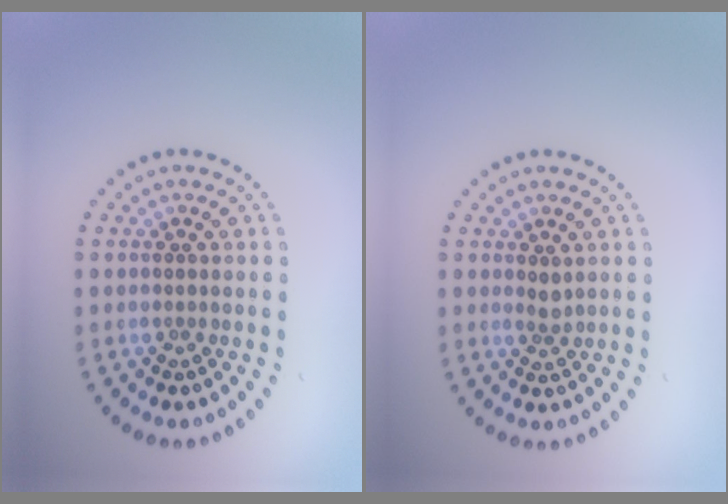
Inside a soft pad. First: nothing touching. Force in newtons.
{"total": 0.9, "press": 0.7, "slide": 0.6}